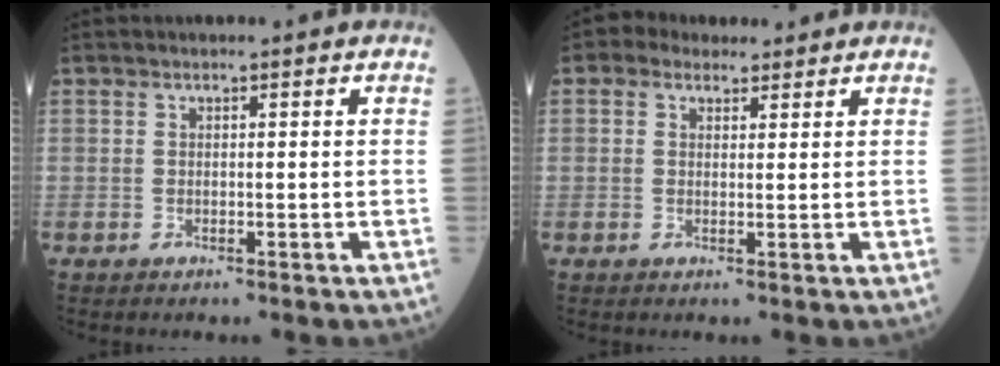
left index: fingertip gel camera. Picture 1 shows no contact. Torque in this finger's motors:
{"motor_torque": [-0.15, -0.44, -0.71, 0.01]}